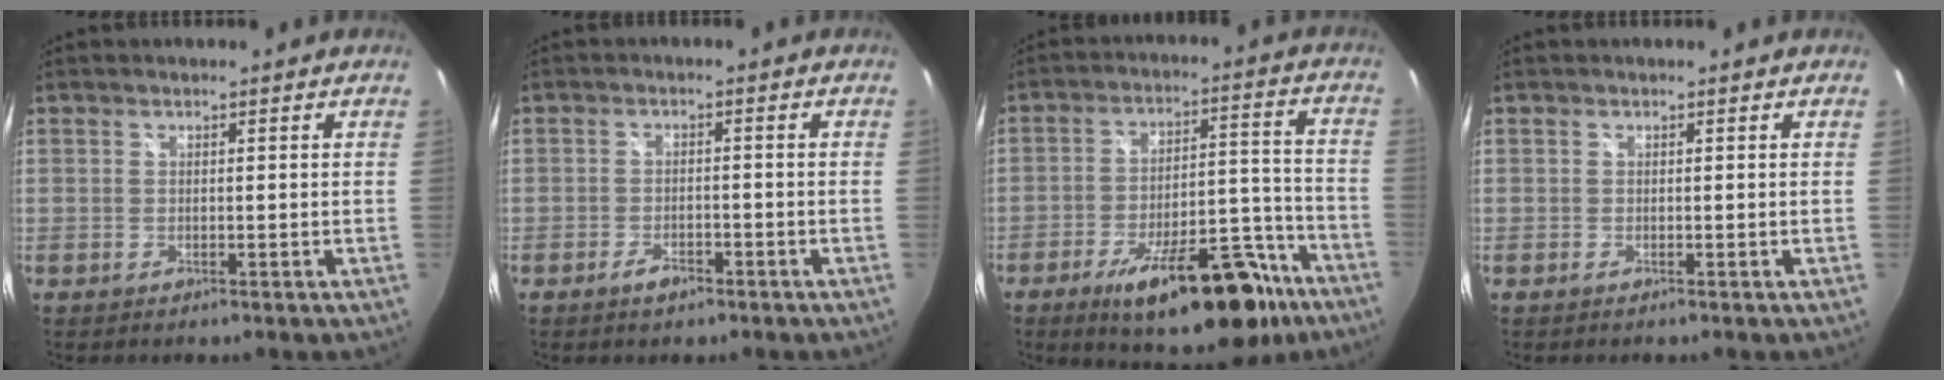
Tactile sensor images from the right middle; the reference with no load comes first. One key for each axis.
{"total": 3.0, "fx": -2.0, "fy": 1.4, "fz": 1.6, "tx": -0.035, "ty": -0.001, "tz": -0.033}
{"total": 21.7, "fx": -14.1, "fy": 7.6, "fz": 14.6, "tx": -0.210, "ty": 0.002, "tz": -0.193}
{"total": 0.0}